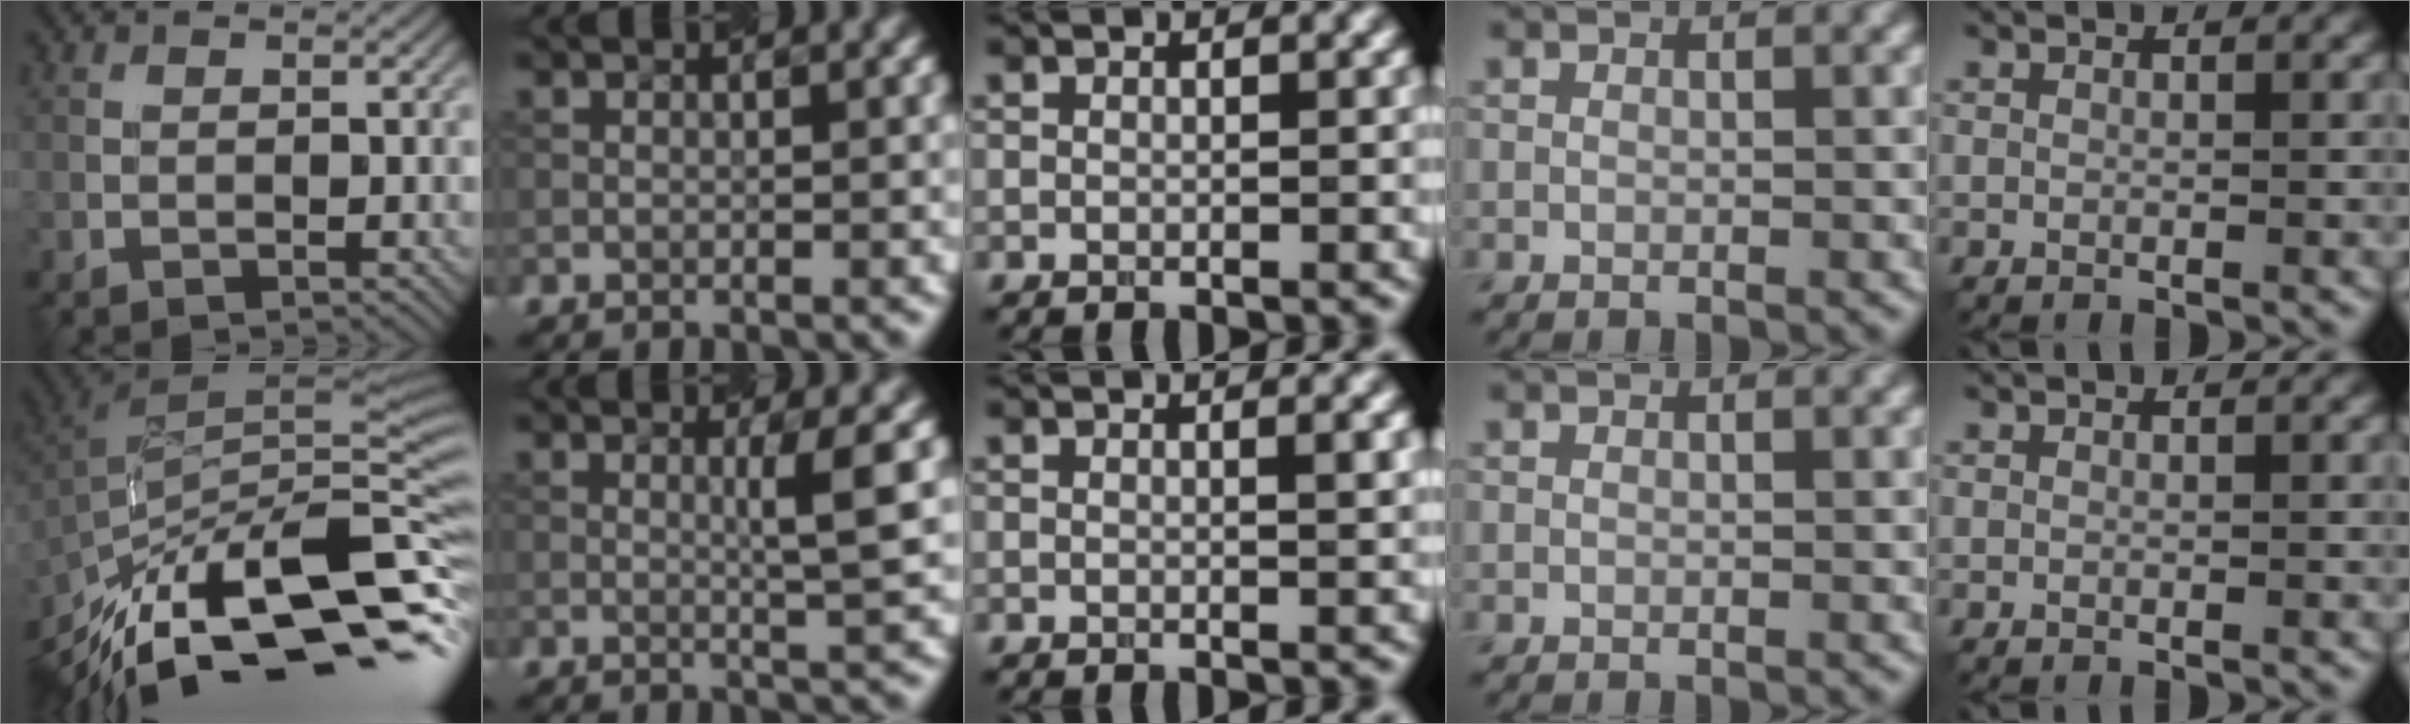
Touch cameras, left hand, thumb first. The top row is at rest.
{"thumb": {"total": 15.1, "force": [-8.5, 4.9, 11.5], "torque": [-0.226, 0.008, -0.156]}, "index": {"total": 2.7, "force": [0.3, 0.1, 2.7], "torque": [-0.046, -0.002, 0.010]}, "middle": {"total": 0.9, "force": [0.3, 0.2, 0.9], "torque": [-0.009, 0.001, 0.002]}}